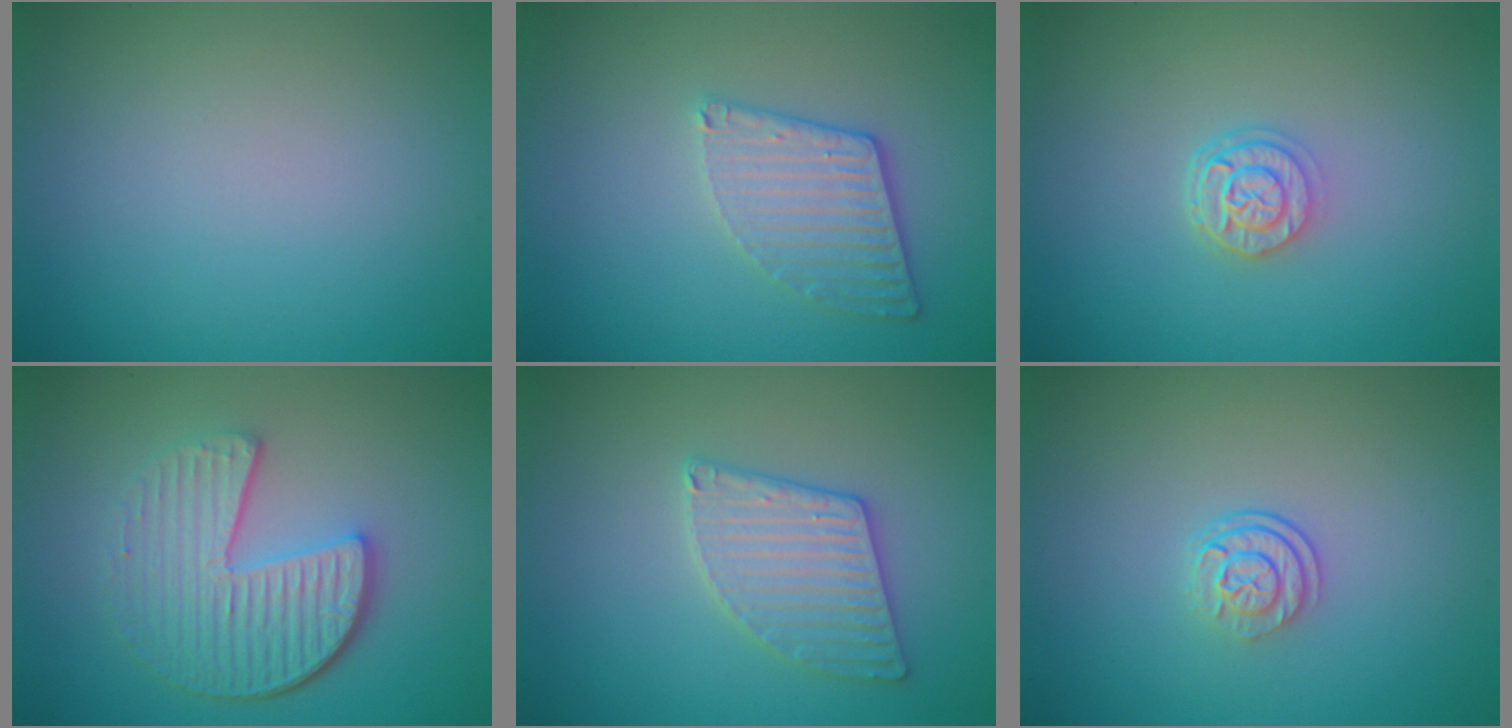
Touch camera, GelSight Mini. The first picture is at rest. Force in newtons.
{"total": 3.2, "press": 3.0, "slide": 0.9}
{"total": 2.6, "press": 2.1, "slide": 1.5}
{"total": 5.6, "press": 4.2, "slide": 3.8}
{"total": 3.4, "press": 3.3, "slide": 0.7}
{"total": 2.5, "press": 1.8, "slide": 1.8}